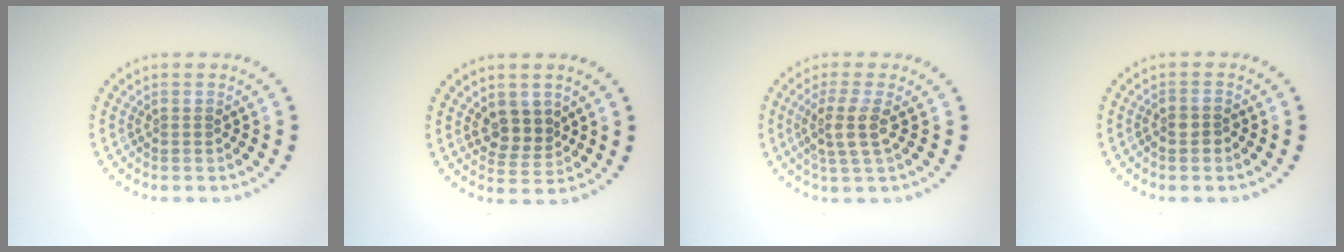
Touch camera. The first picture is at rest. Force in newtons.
{"total": 2.8, "press": 2.5, "slide": 1.3}
{"total": 2.9, "press": 2.4, "slide": 1.7}
{"total": 1.5, "press": 1.3, "slide": 0.6}